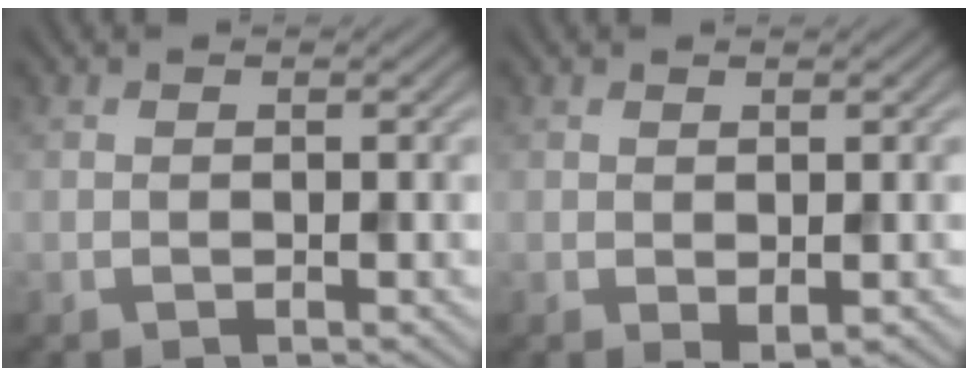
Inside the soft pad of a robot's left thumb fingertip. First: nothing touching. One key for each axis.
{"total": 1.2, "fx": -0.1, "fy": 0.6, "fz": 1.1, "tx": -0.018, "ty": -0.006, "tz": 0.001}